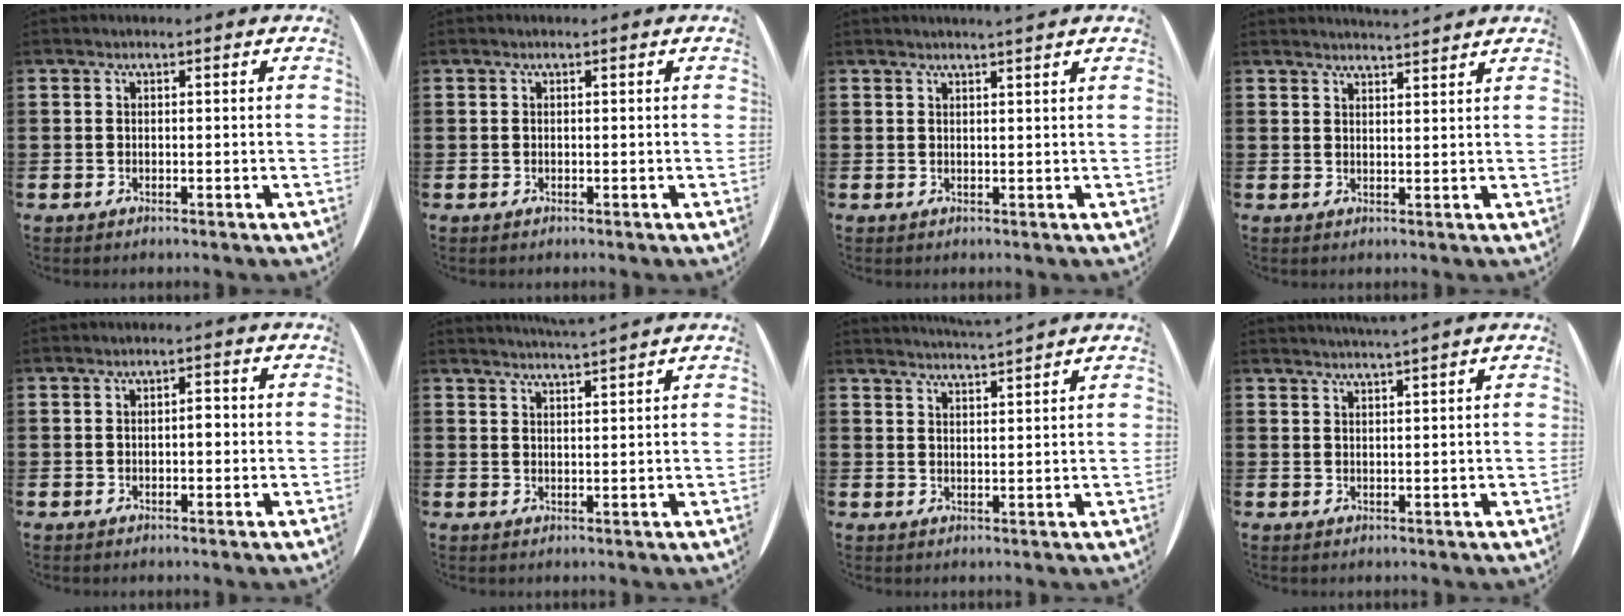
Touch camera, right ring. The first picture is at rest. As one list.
[{"total": 0.0}, {"total": 1.3, "force": [1.1, -0.5, 0.3], "torque": [-0.002, -0.003, 0.021]}, {"total": 2.3, "force": [2.2, -0.4, -0.3], "torque": [0.004, -0.013, 0.042]}, {"total": 1.5, "force": [-0.1, 0.8, 1.3], "torque": [-0.024, 0.005, -0.004]}, {"total": 2.4, "force": [2.3, -0.9, -0.2], "torque": [0.003, -0.014, 0.042]}, {"total": 2.7, "force": [2.6, -0.8, -0.3], "torque": [0.002, -0.019, 0.047]}, {"total": 1.7, "force": [1.5, -0.9, 0.2], "torque": [-0.001, -0.009, 0.028]}]